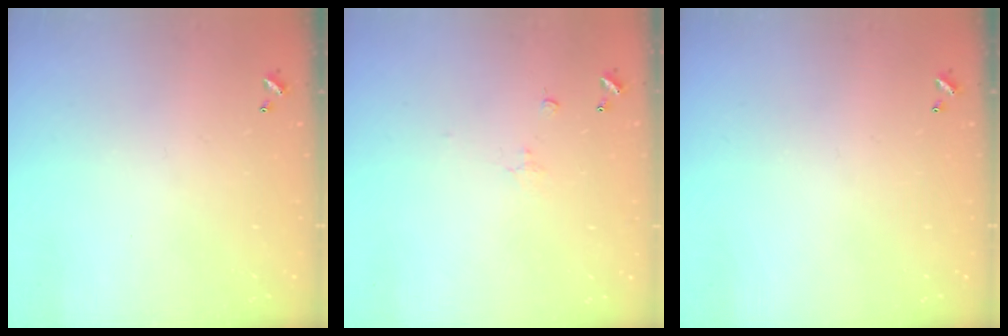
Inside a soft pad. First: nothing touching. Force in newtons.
{"total": 1.1, "press": 0.9, "slide": 0.5}
{"total": 0.0}